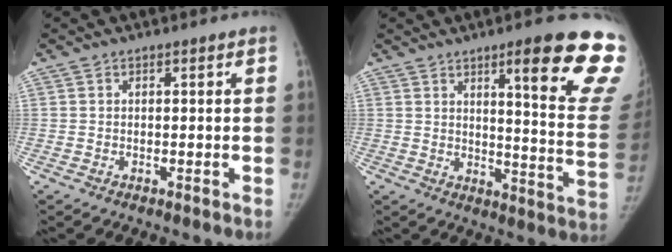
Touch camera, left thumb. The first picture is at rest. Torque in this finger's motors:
{"motor_torque": [0.76, -0.18, 1.86, -0.90, 0.45]}